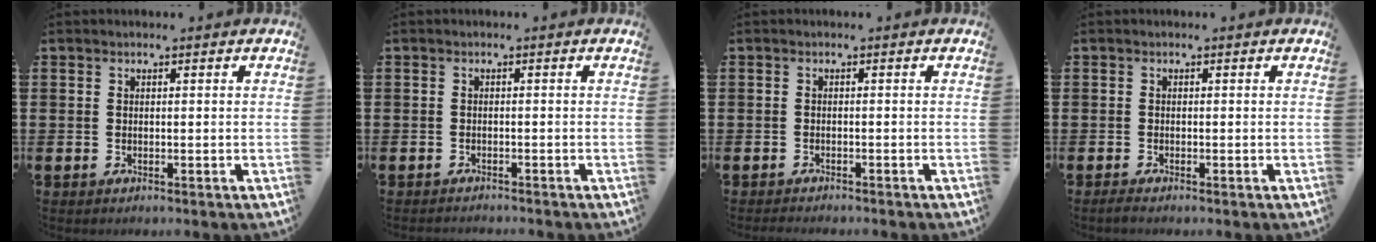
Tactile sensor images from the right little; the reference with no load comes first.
{"total": 0.7, "force": [-0.7, -0.1, -0.1], "torque": [0.000, -0.001, -0.014]}
{"total": 0.7, "force": [-0.7, -0.1, 0.0], "torque": [0.000, -0.002, -0.015]}
{"total": 0.6, "force": [-0.5, 0.0, 0.4], "torque": [-0.008, -0.002, -0.010]}